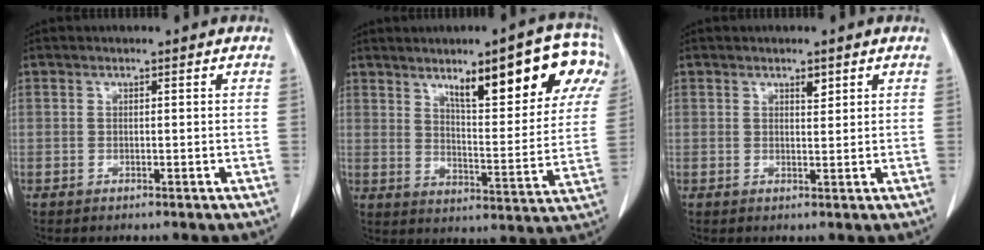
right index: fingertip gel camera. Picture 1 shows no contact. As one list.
[{"total": 18.3, "force": [9.7, 4.0, 15.0], "torque": [-0.196, 0.010, 0.136]}, {"total": 1.4, "force": [1.0, 0.5, 0.9], "torque": [-0.015, -0.004, 0.015]}]